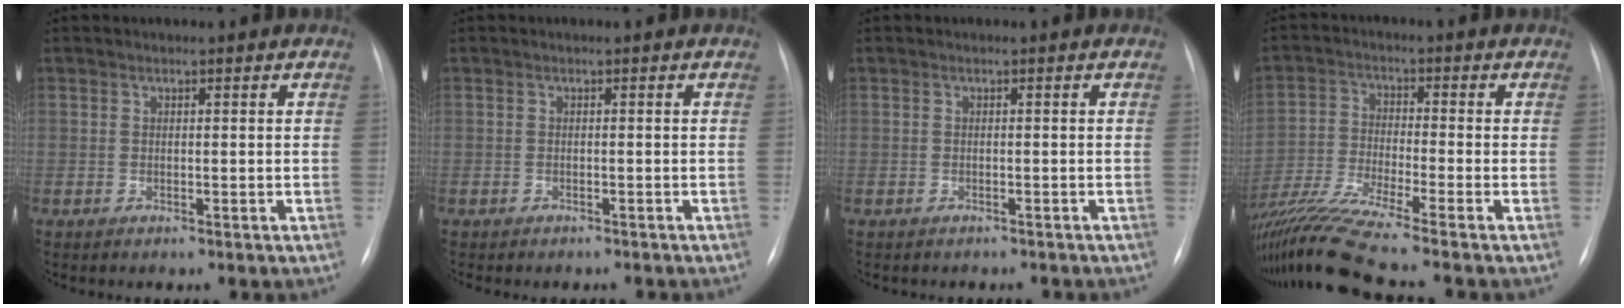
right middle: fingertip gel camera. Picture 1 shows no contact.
{"total": 3.6, "force": [-3.2, 1.1, 1.3], "torque": [-0.018, -0.006, -0.032]}
{"total": 3.2, "force": [-2.8, 1.2, 0.8], "torque": [-0.014, -0.005, -0.030]}
{"total": 12.0, "force": [-10.1, -2.3, 6.0], "torque": [-0.115, -0.030, -0.178]}